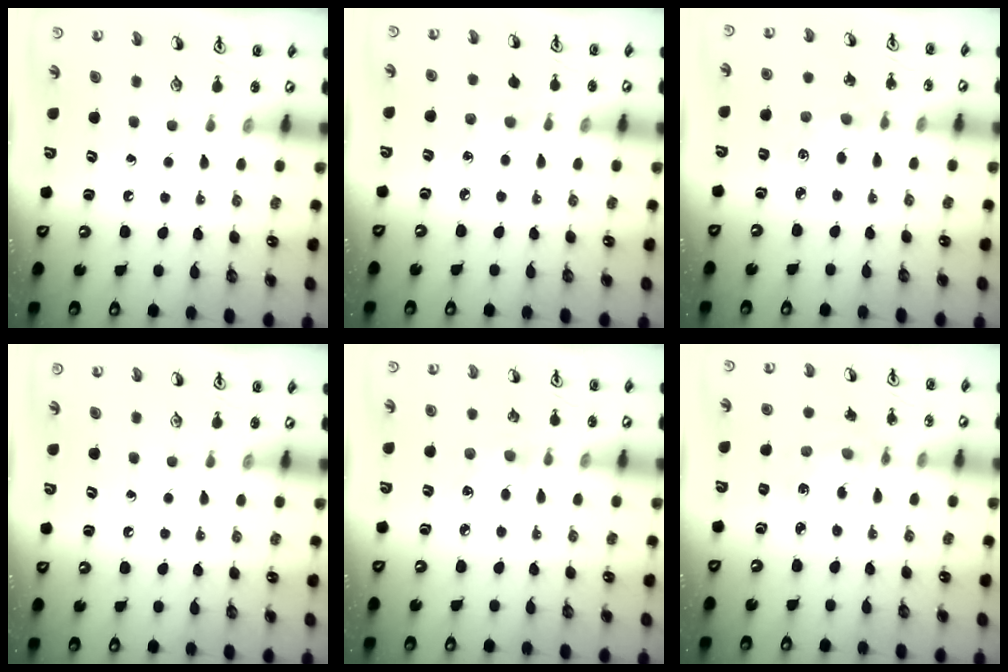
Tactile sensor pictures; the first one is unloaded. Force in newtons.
{"total": 5.5, "press": 5.5, "slide": 0.6}
{"total": 2.2, "press": 2.2, "slide": 0.2}
{"total": 0.0}
{"total": 6.8, "press": 6.8, "slide": 0.7}
{"total": 2.0, "press": 2.0, "slide": 0.5}